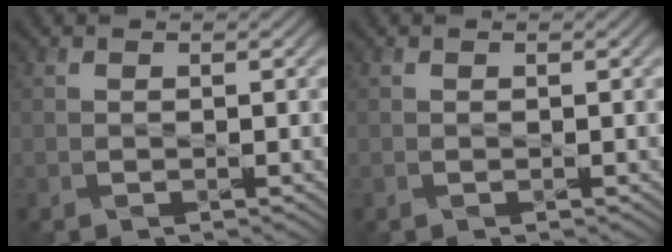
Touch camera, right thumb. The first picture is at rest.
{"total": 0.0}